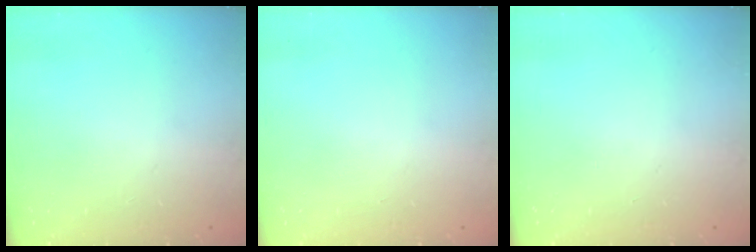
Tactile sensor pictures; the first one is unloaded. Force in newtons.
{"total": 0.0}
{"total": 0.0}